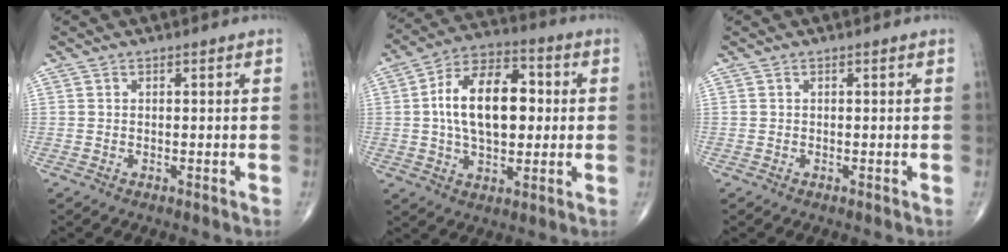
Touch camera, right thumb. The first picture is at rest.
{"total": 16.7, "force": [1.3, 9.5, 13.7], "torque": [-0.212, 0.021, 0.017]}
{"total": 0.0}